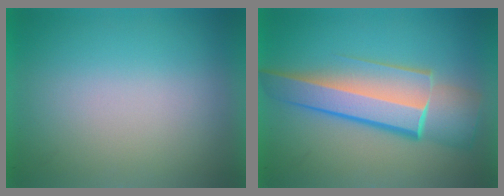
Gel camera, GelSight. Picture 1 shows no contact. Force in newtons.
{"total": 6.7}